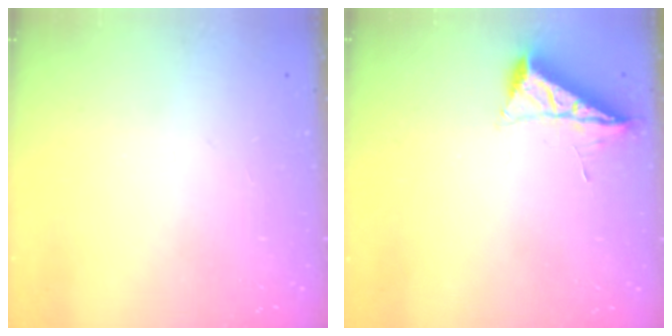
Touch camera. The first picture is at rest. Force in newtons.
{"total": 6.8, "press": 6.8, "slide": 0.9}